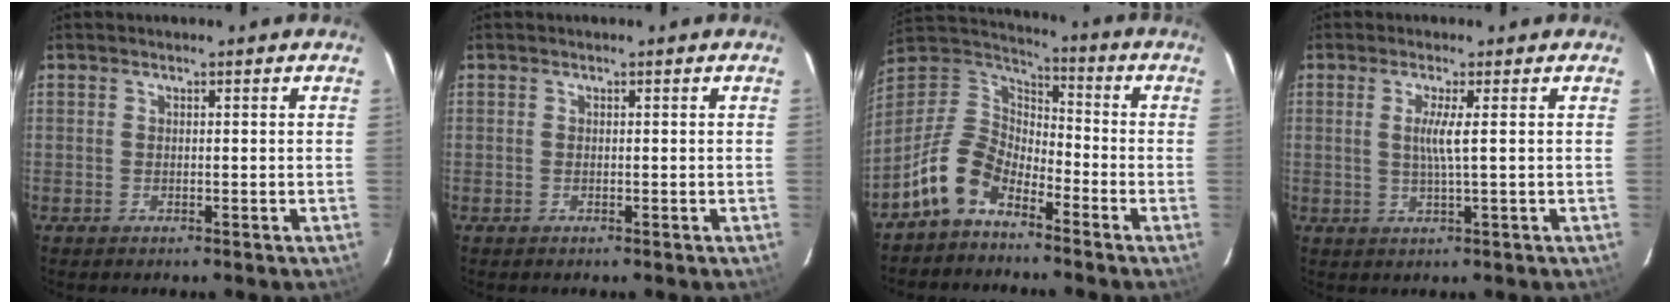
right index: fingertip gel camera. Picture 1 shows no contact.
{"total": 0.0}
{"total": 11.2, "force": [-7.0, 6.3, 6.1], "torque": [-0.136, 0.022, -0.144]}
{"total": 3.3, "force": [0.5, -0.7, 3.2], "torque": [-0.058, -0.004, 0.007]}